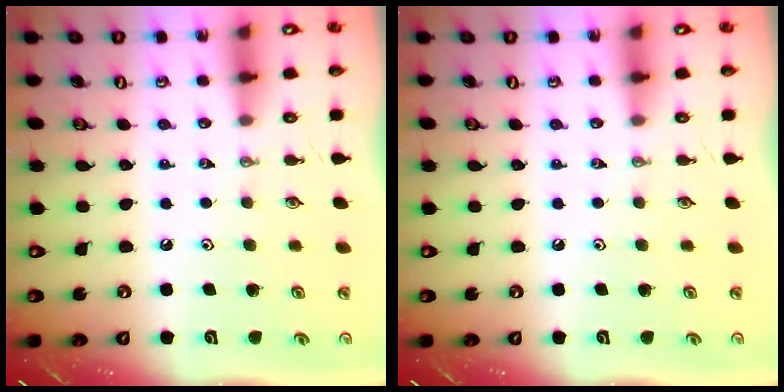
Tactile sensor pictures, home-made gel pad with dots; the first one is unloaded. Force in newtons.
{"total": 0.0}